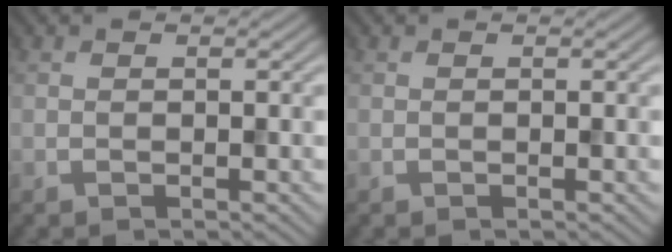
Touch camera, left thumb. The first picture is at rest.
{"total": 0.0}